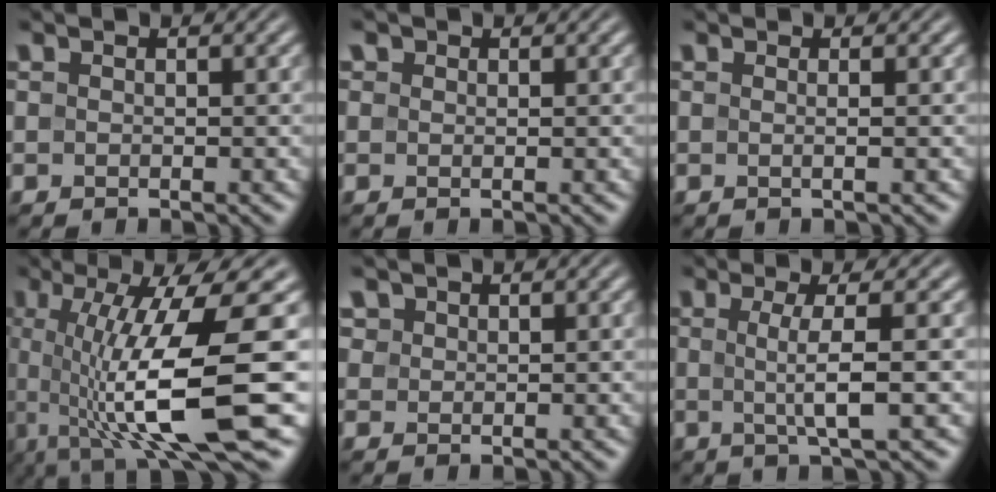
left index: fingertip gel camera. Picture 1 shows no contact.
{"total": 0.7, "force": [0.5, 0.5, 0.2], "torque": [-0.003, -0.003, 0.001]}
{"total": 1.2, "force": [0.1, 0.4, 1.2], "torque": [-0.013, 0.001, -0.009]}
{"total": 12.5, "force": [-1.2, 2.4, 12.2], "torque": [-0.190, -0.007, -0.015]}
{"total": 1.3, "force": [0.8, 1.0, 0.2], "torque": [-0.005, -0.001, 0.016]}
{"total": 3.9, "force": [0.0, 0.6, 3.9], "torque": [-0.066, -0.002, -0.001]}